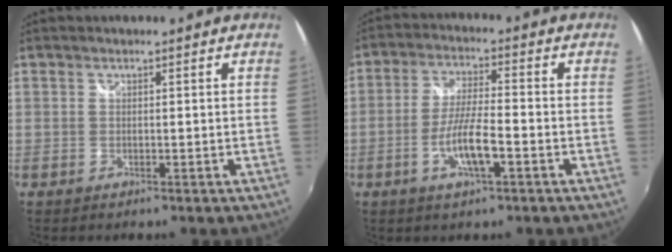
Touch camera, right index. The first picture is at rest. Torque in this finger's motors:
{"motor_torque": [0.26, -0.11, 0.43, 0.07]}